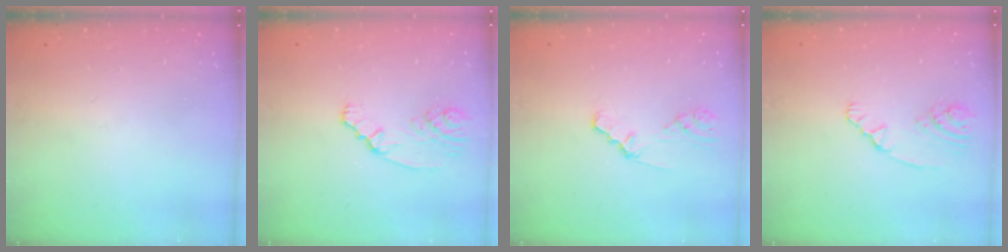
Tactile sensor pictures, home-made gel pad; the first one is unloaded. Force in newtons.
{"total": 2.5, "press": 2.3, "slide": 0.9}
{"total": 0.9, "press": 0.8, "slide": 0.3}
{"total": 2.7, "press": 2.5, "slide": 1.0}